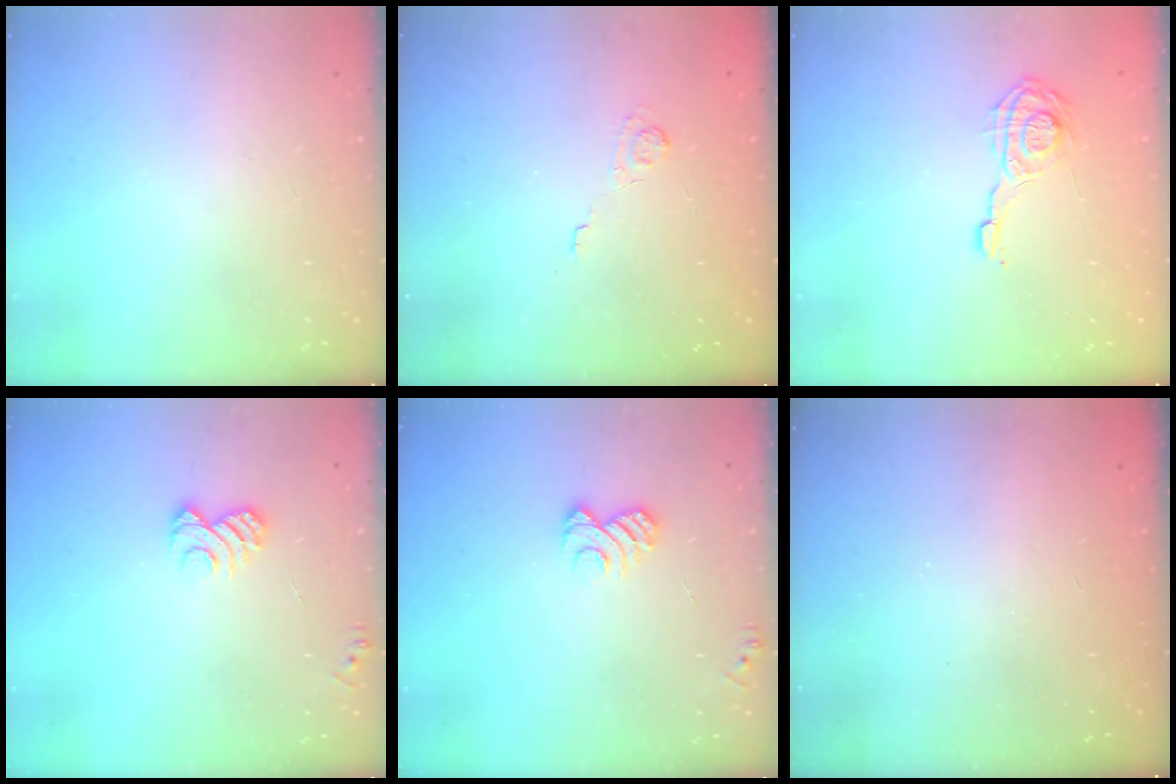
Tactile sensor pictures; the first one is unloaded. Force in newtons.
{"total": 2.0, "press": 1.5, "slide": 1.3}
{"total": 10.3, "press": 10.3, "slide": 0.8}
{"total": 6.3, "press": 6.3, "slide": 0.6}
{"total": 6.3, "press": 6.3, "slide": 0.6}
{"total": 2.3, "press": 2.2, "slide": 0.7}